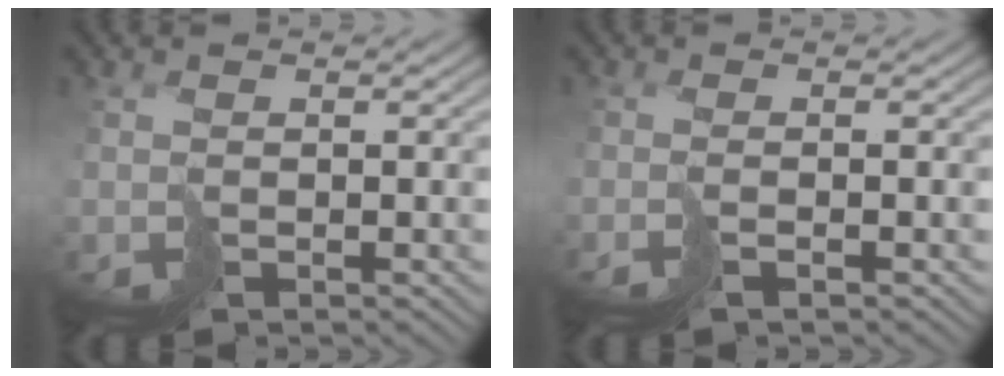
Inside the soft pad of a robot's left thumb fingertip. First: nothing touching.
{"total": 2.0, "force": [-0.9, 0.4, 1.7], "torque": [-0.031, 0.000, -0.027]}